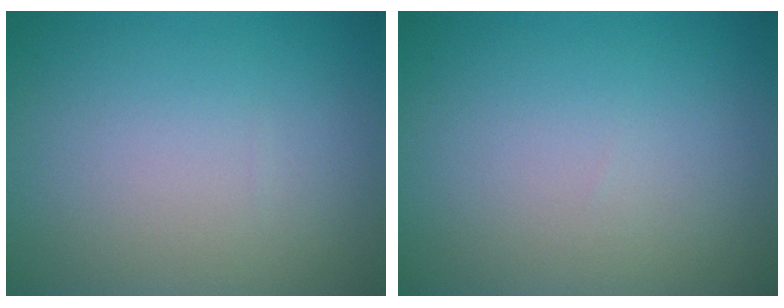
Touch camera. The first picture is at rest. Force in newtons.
{"total": 0.0}